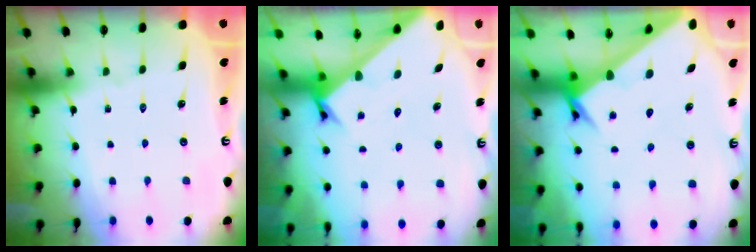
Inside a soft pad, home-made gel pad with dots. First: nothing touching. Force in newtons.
{"total": 2.6, "press": 2.6, "slide": 0.2}
{"total": 3.6, "press": 3.6, "slide": 0.3}